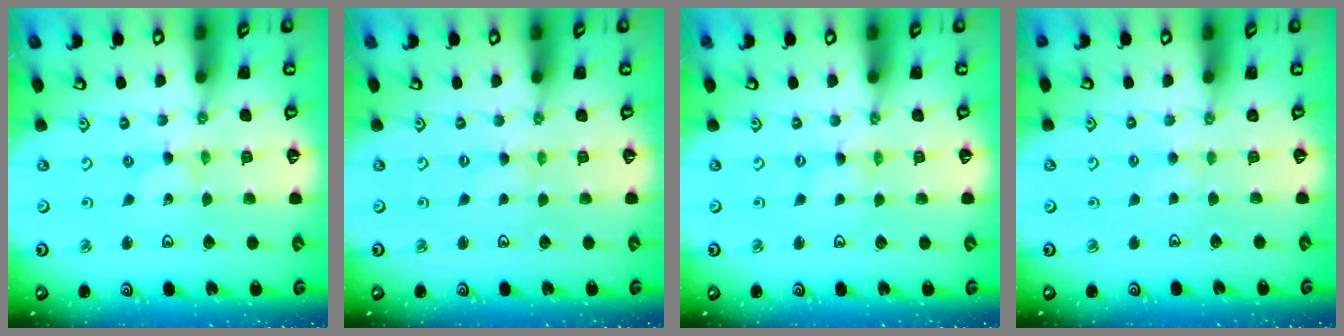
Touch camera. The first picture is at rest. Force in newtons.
{"total": 0.0}
{"total": 0.0}
{"total": 2.0, "press": 2.0, "slide": 0.4}